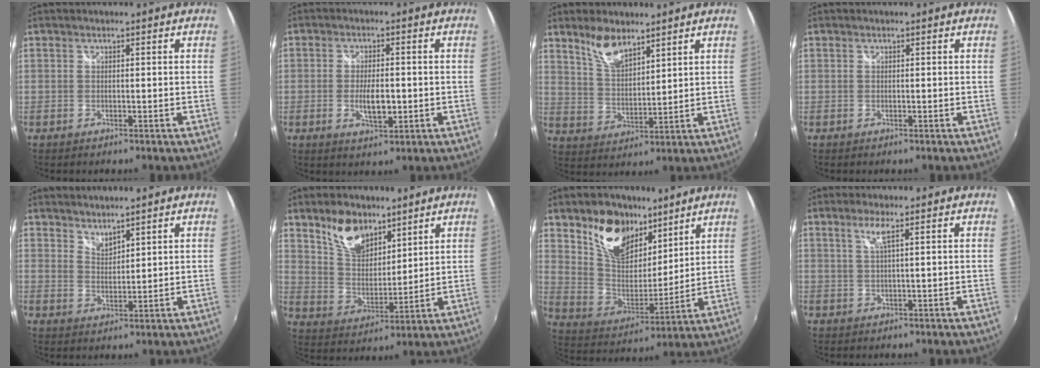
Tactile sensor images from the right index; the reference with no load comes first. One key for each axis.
{"total": 5.4, "fx": -1.0, "fy": 2.0, "fz": 4.9, "tx": -0.093, "ty": -0.006, "tz": -0.016}
{"total": 7.3, "fx": 5.5, "fy": 2.7, "fz": 4.0, "tx": -0.072, "ty": 0.005, "tz": 0.111}
{"total": 0.0}
{"total": 3.2, "fx": 3.0, "fy": 0.7, "fz": 0.8, "tx": -0.010, "ty": -0.003, "tz": 0.053}
{"total": 10.5, "fx": 7.3, "fy": 5.5, "fz": 5.1, "tx": -0.091, "ty": 0.009, "tz": 0.143}
{"total": 15.4, "fx": 10.0, "fy": 8.9, "fz": 7.6, "tx": -0.155, "ty": 0.004, "tz": 0.187}
{"total": 2.6, "fx": 1.2, "fy": -0.4, "fz": 2.2, "tx": -0.045, "ty": -0.002, "tz": 0.026}